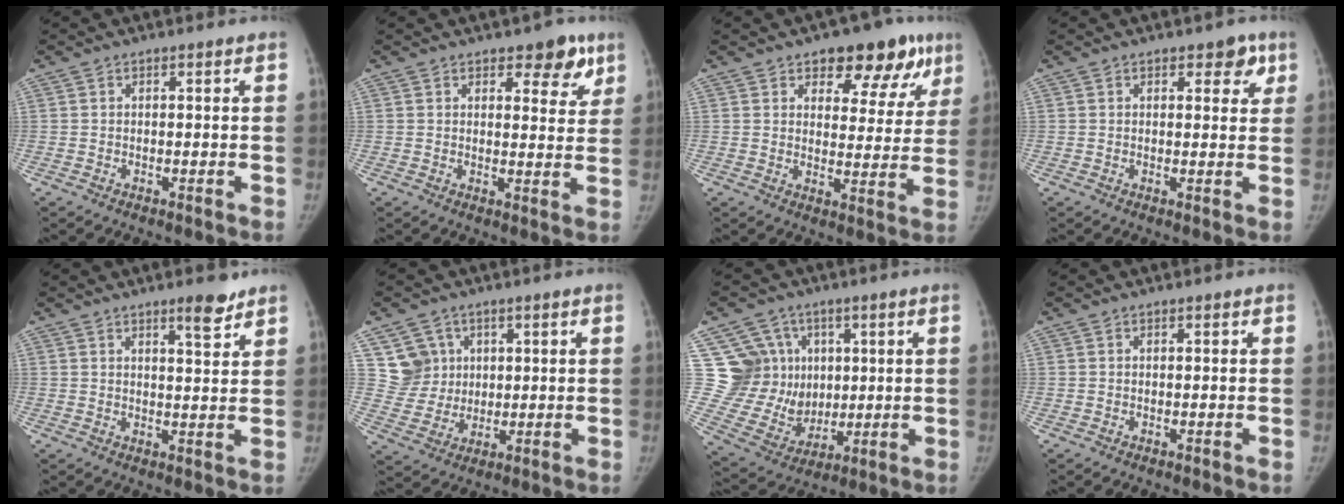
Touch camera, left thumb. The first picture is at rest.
{"total": 6.4, "force": [4.0, 3.2, 3.8], "torque": [-0.010, -0.019, 0.047]}
{"total": 13.3, "force": [7.9, 7.1, 7.9], "torque": [-0.033, -0.027, 0.102]}
{"total": 5.4, "force": [3.3, 2.8, 3.1], "torque": [-0.002, -0.016, 0.038]}
{"total": 4.6, "force": [3.4, 1.0, 2.9], "torque": [-0.033, -0.027, 0.050]}
{"total": 7.1, "force": [2.7, 6.6, 0.9], "torque": [0.021, -0.016, 0.059]}
{"total": 14.5, "force": [4.2, 13.1, 4.5], "torque": [-0.033, -0.004, 0.099]}
{"total": 0.0}